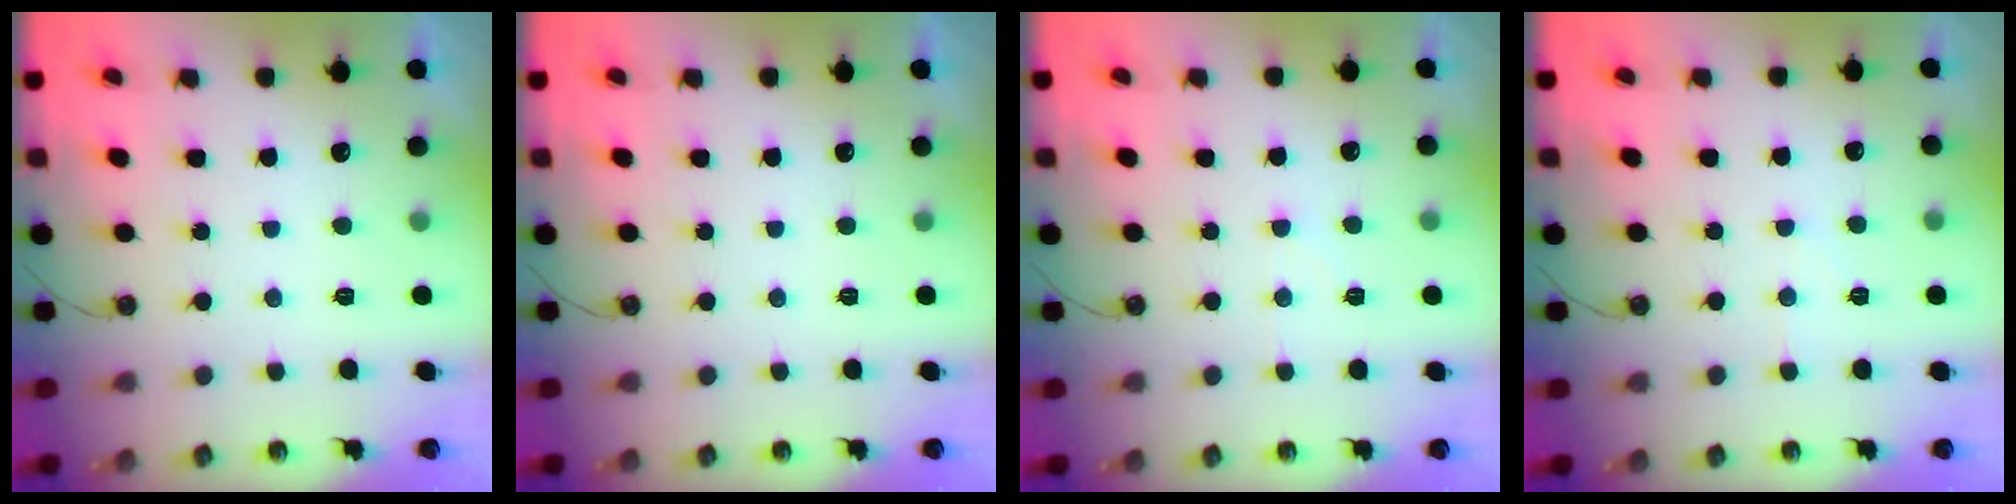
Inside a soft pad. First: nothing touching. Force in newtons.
{"total": 0.0}
{"total": 2.7, "press": 2.7, "slide": 0.3}
{"total": 3.4, "press": 3.4, "slide": 0.5}